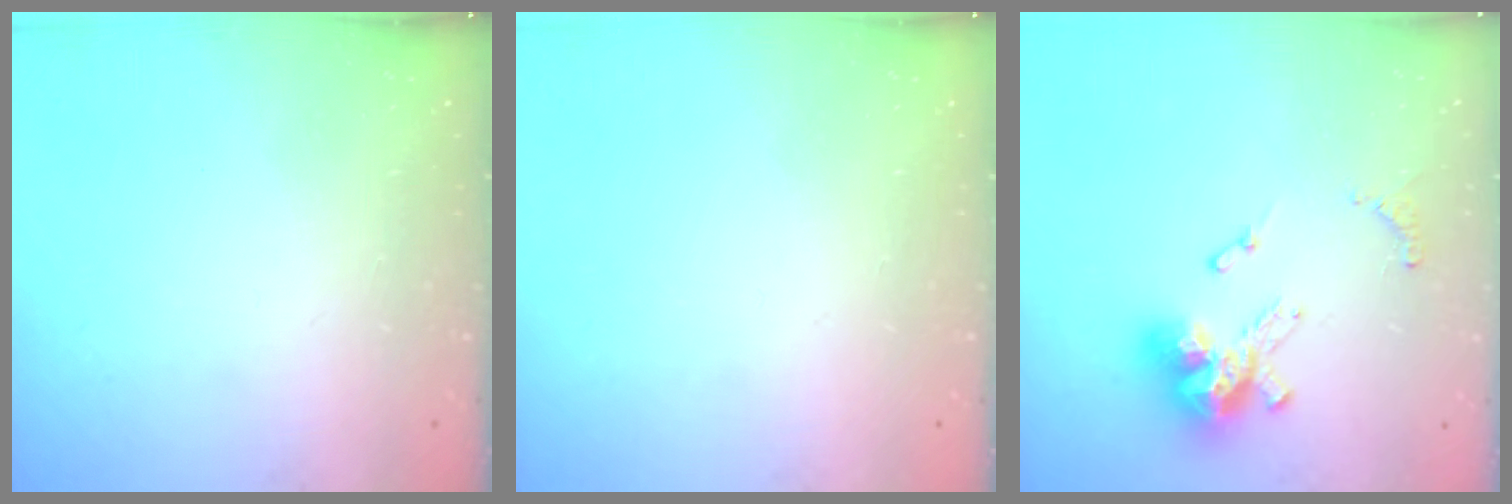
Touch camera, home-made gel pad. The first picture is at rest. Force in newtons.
{"total": 0.0}
{"total": 13.4, "press": 13.4, "slide": 1.3}